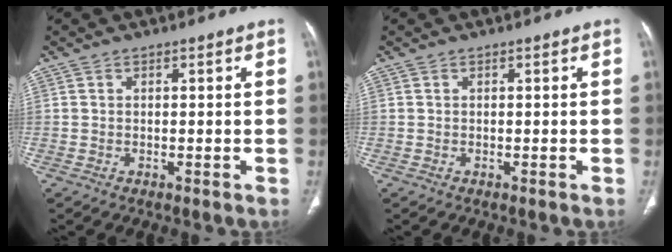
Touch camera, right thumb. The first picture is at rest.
{"total": 0.0}